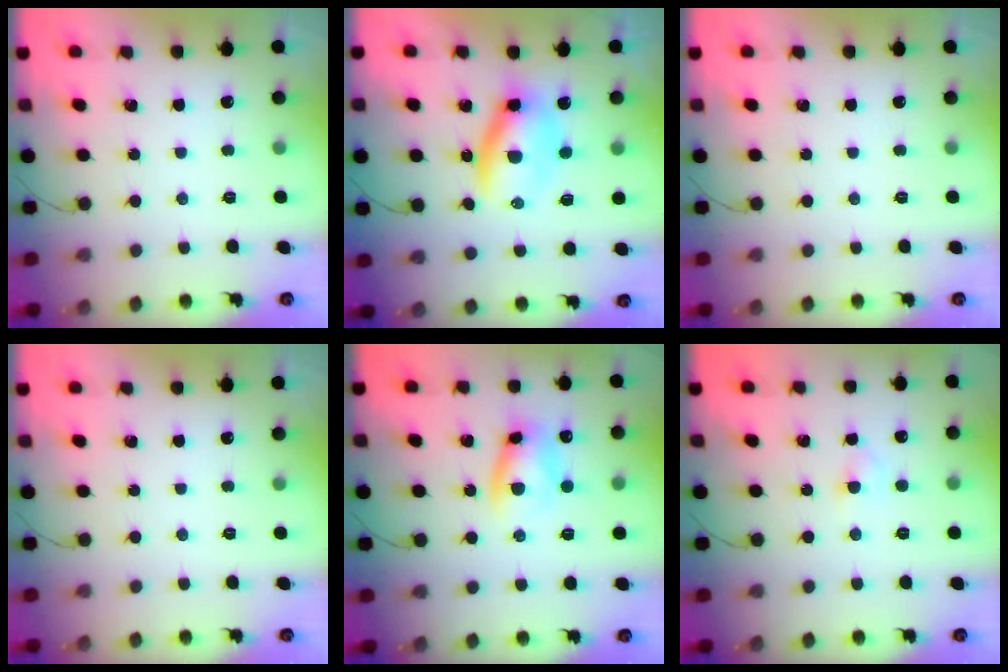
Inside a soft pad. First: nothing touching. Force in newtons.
{"total": 7.2, "press": 7.1, "slide": 1.2}
{"total": 0.0}
{"total": 0.0}
{"total": 9.7, "press": 9.5, "slide": 1.8}
{"total": 2.9, "press": 2.7, "slide": 0.9}